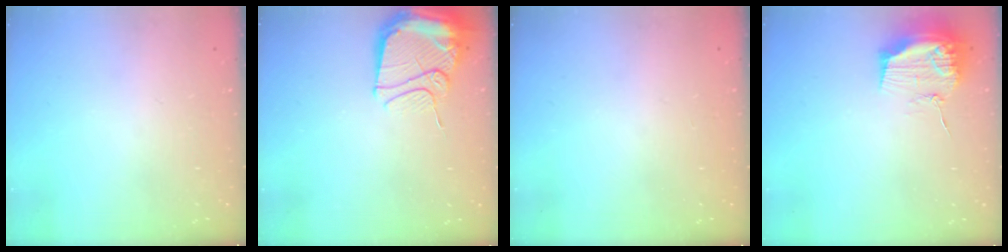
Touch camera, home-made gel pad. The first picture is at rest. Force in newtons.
{"total": 13.3, "press": 13.2, "slide": 1.4}
{"total": 0.0}
{"total": 15.6, "press": 15.6, "slide": 0.1}